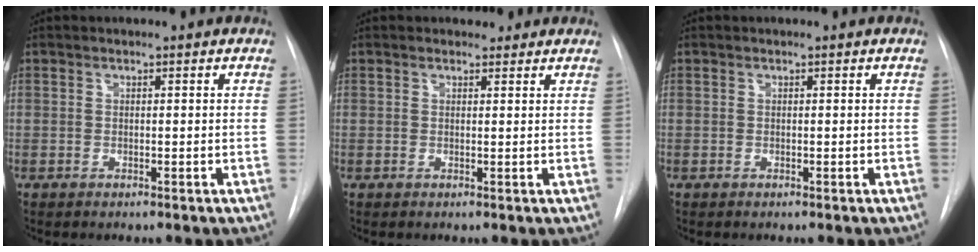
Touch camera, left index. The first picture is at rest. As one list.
[{"total": 2.0, "force": [1.7, 1.0, 0.3], "torque": [0.000, 0.006, 0.018]}, {"total": 0.0}]